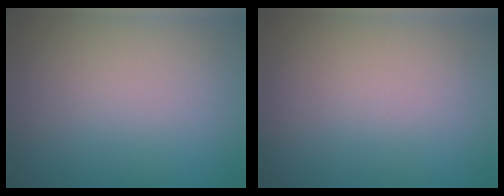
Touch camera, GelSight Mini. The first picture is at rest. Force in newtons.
{"total": 0.0}